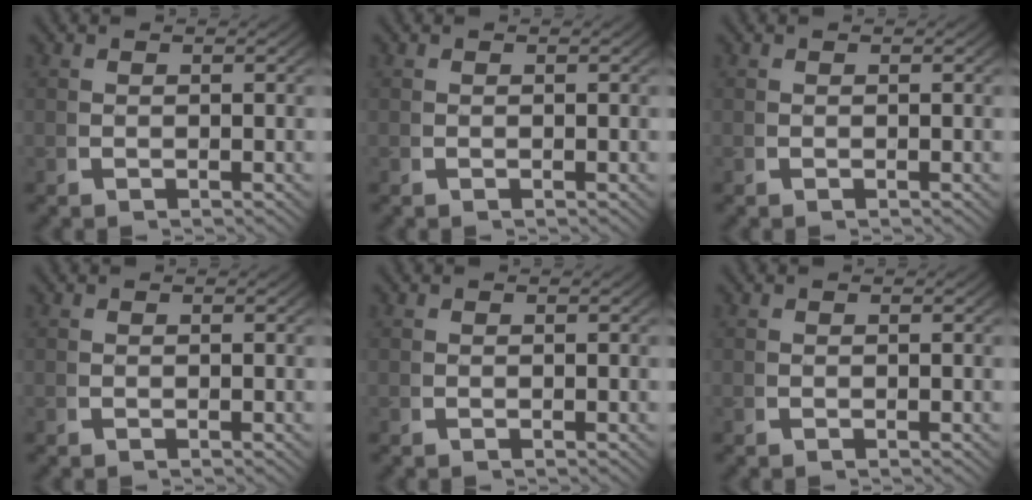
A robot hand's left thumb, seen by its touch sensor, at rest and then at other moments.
{"total": 0.0}
{"total": 0.0}
{"total": 0.0}
{"total": 0.0}
{"total": 0.0}